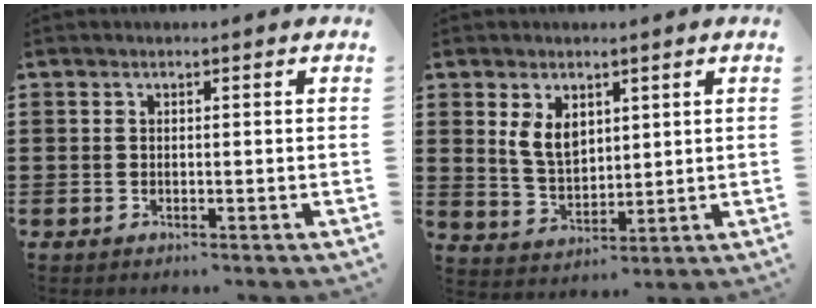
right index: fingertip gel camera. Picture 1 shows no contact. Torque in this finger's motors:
{"motor_torque": [0.46, 0.36, 0.19, 0.13]}